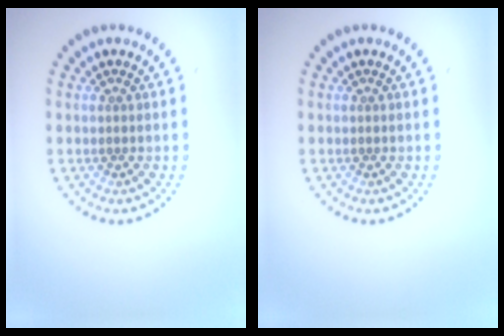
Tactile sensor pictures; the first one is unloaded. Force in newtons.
{"total": 0.0}